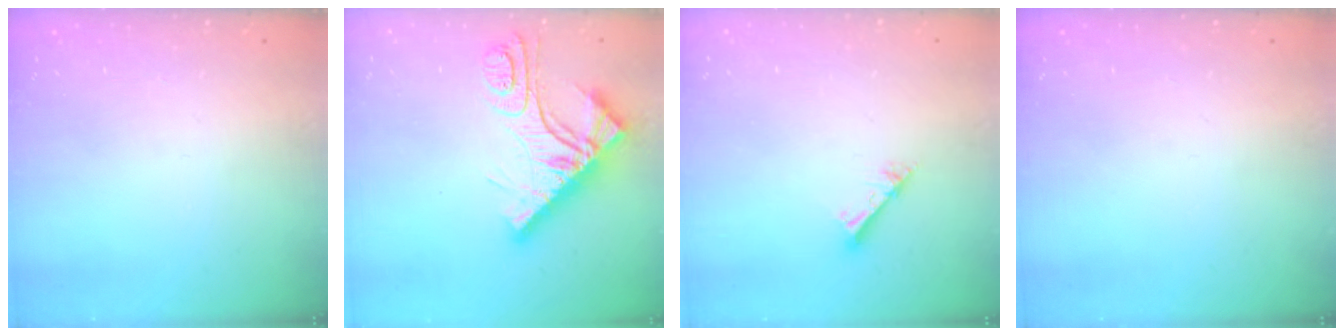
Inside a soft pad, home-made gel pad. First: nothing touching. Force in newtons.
{"total": 14.4, "press": 14.3, "slide": 1.5}
{"total": 2.6, "press": 2.6, "slide": 0.2}
{"total": 0.0}